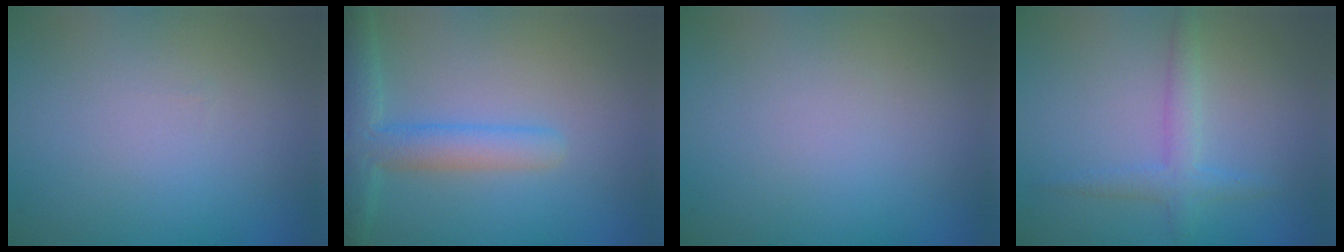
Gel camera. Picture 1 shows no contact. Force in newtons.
{"total": 4.0, "press": 4.0, "slide": 0.2}
{"total": 0.0}
{"total": 2.3, "press": 2.3, "slide": 0.1}